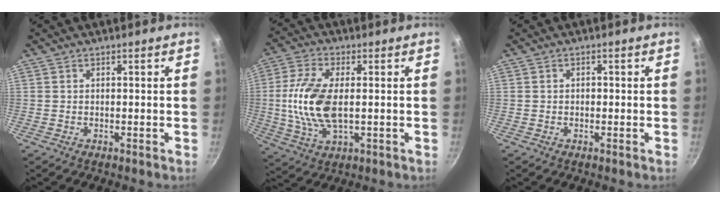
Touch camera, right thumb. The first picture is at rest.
{"total": 12.8, "force": [0.2, 6.4, 11.1], "torque": [-0.228, 0.003, -0.001]}
{"total": 1.0, "force": [-0.1, 0.8, 0.6], "torque": [-0.006, 0.005, -0.002]}